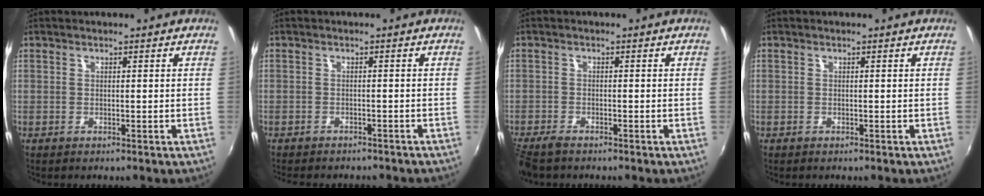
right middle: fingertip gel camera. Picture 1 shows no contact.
{"total": 7.2, "force": [-6.4, 2.0, 2.8], "torque": [-0.064, -0.017, -0.087]}
{"total": 4.8, "force": [-4.1, 1.2, 2.2], "torque": [-0.061, -0.024, -0.080]}
{"total": 0.0}